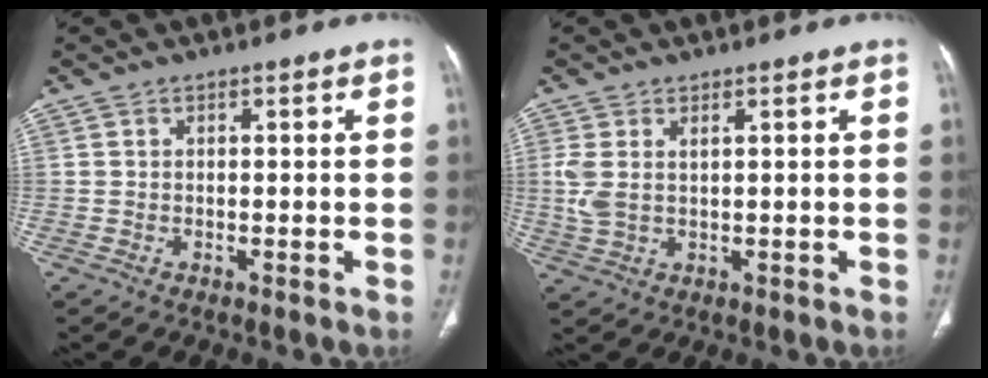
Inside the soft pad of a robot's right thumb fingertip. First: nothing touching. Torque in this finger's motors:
{"motor_torque": [0.02, -0.12, 0.42, 0.34, 0.12]}